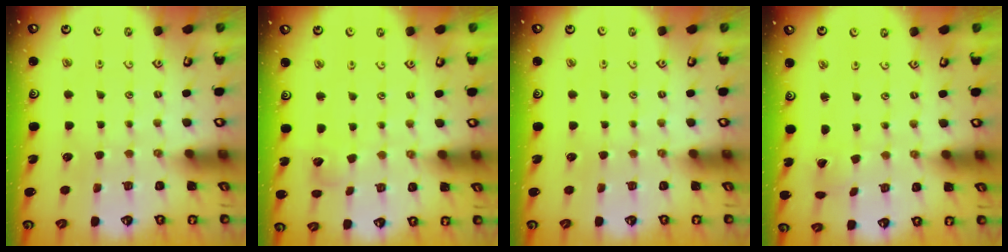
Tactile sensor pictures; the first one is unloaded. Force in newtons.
{"total": 3.8, "press": 3.7, "slide": 0.5}
{"total": 0.0}
{"total": 0.0}